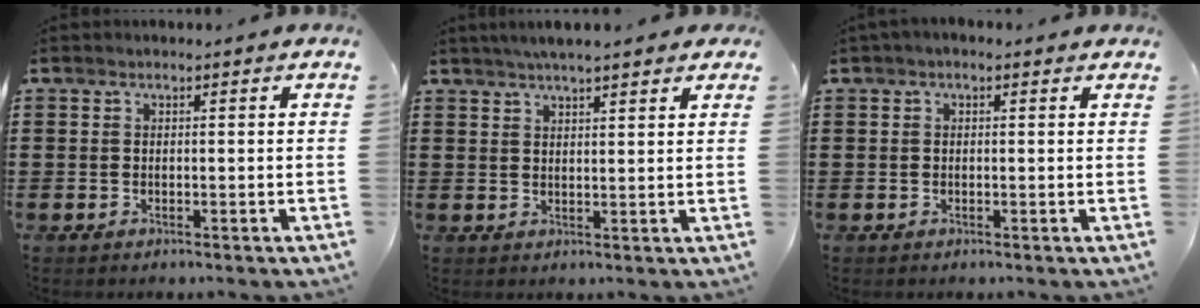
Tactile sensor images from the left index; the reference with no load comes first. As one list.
[{"total": 3.6, "force": [3.1, 0.2, 1.8], "torque": [-0.041, 0.004, 0.057]}, {"total": 0.7, "force": [0.1, 0.5, 0.5], "torque": [-0.011, 0.006, 0.000]}]